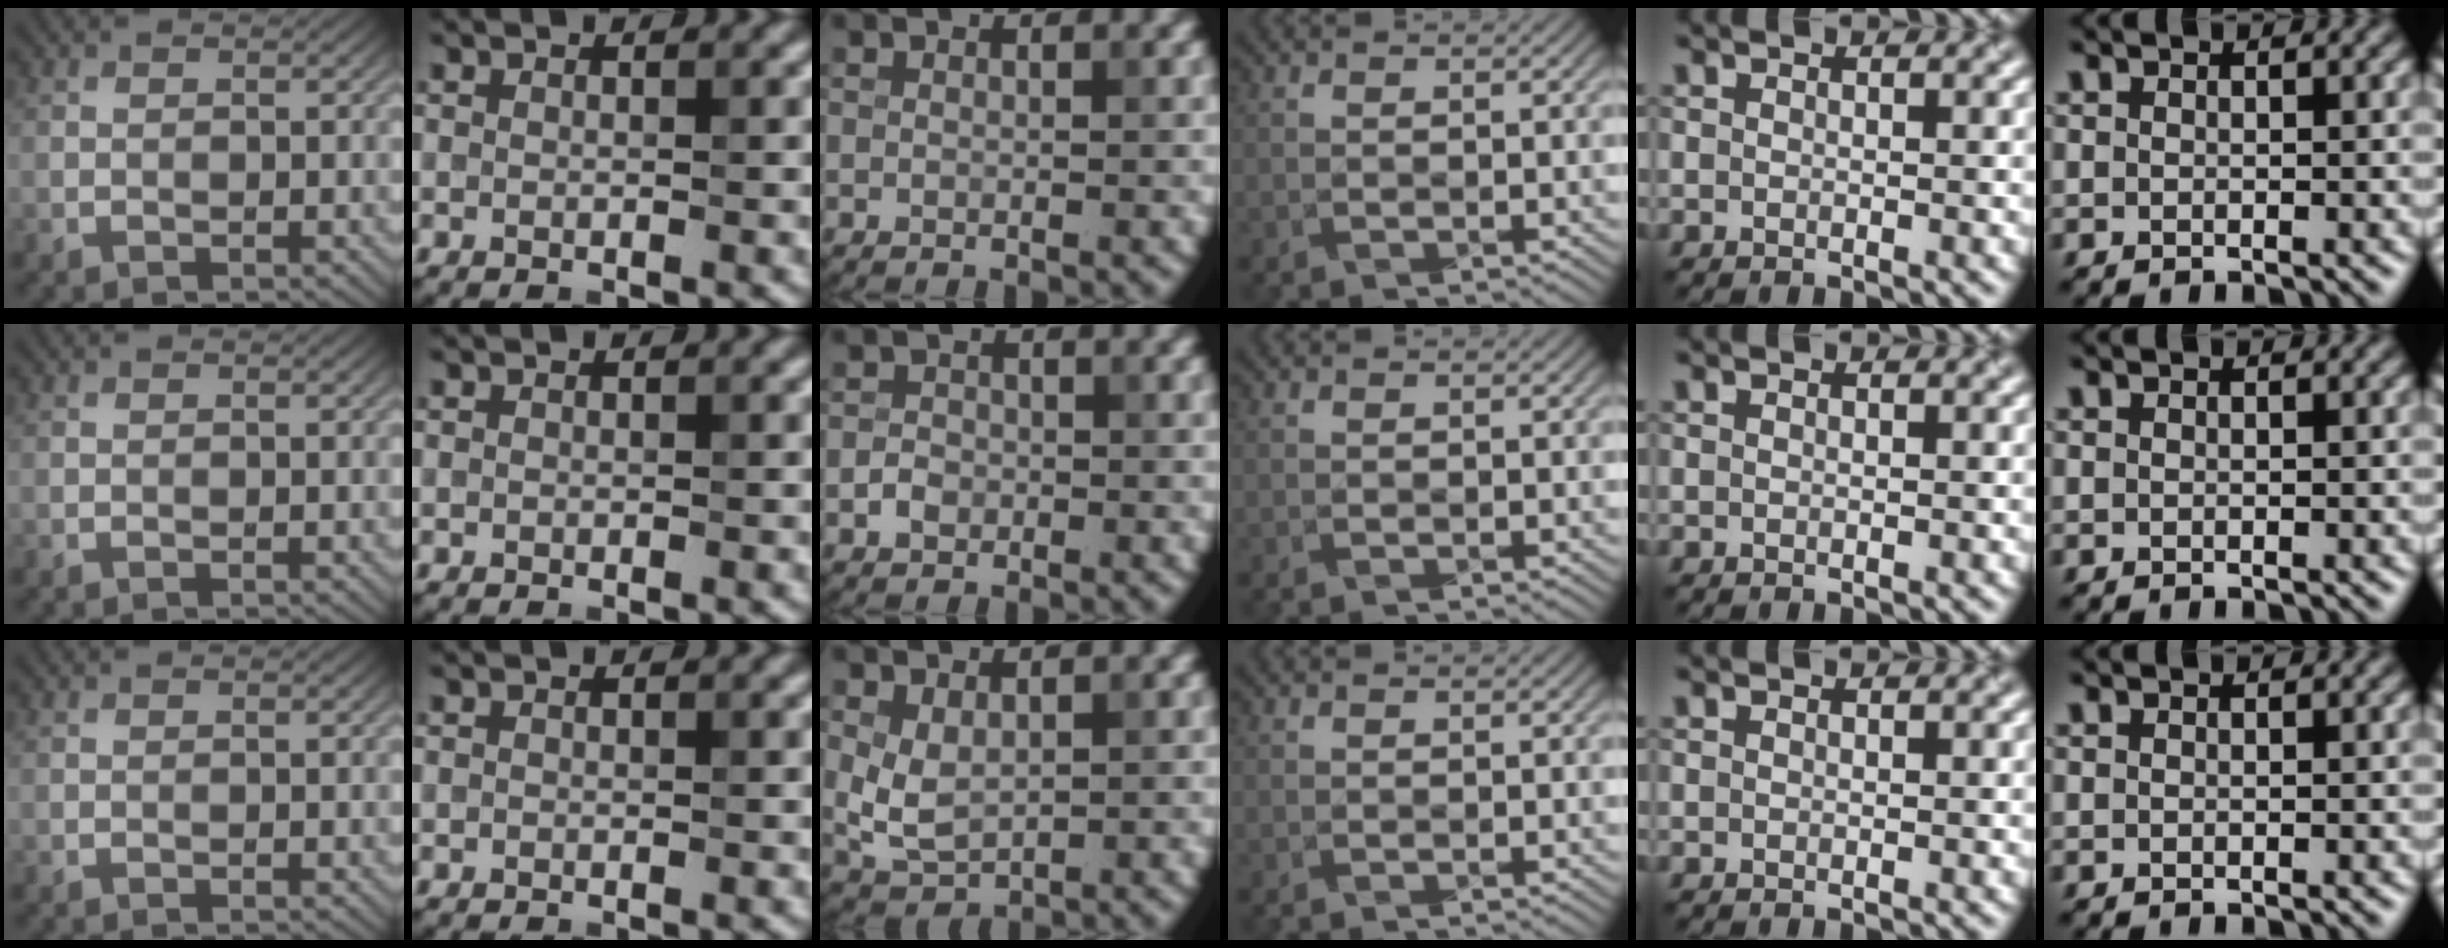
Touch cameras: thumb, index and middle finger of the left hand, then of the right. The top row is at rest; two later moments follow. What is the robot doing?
{"motion": "fold", "object": "envelope"}